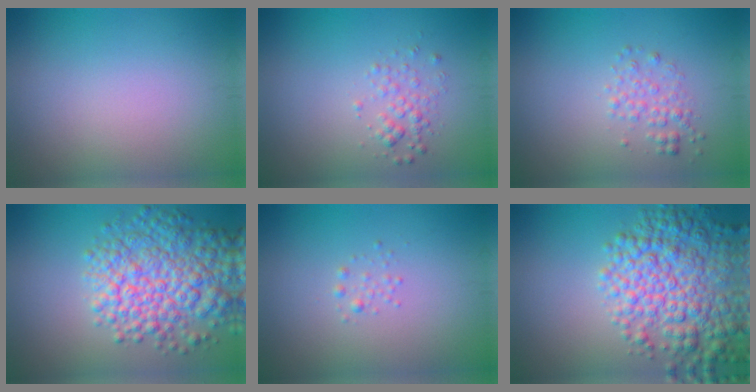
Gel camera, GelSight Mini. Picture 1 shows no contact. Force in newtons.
{"total": 1.5, "press": 1.5, "slide": 0.1}
{"total": 1.7, "press": 1.7, "slide": 0.0}
{"total": 8.2, "press": 8.2, "slide": 0.3}
{"total": 0.7, "press": 0.7, "slide": 0.0}
{"total": 8.1, "press": 8.1, "slide": 0.3}